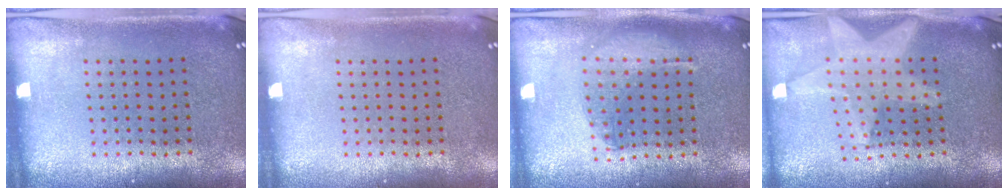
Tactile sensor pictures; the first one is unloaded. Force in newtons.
{"total": 0.0}
{"total": 1.4, "press": 1.3, "slide": 0.5}
{"total": 2.2, "press": 1.8, "slide": 1.3}